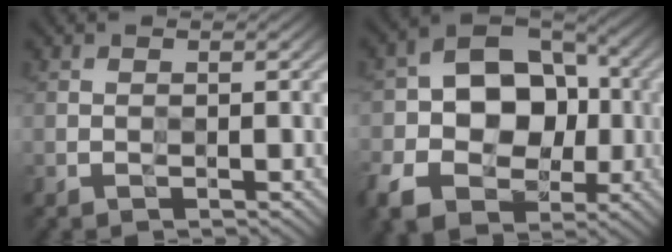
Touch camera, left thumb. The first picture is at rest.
{"total": 13.4, "force": [-2.3, 9.8, 8.8], "torque": [-0.150, -0.008, -0.049]}